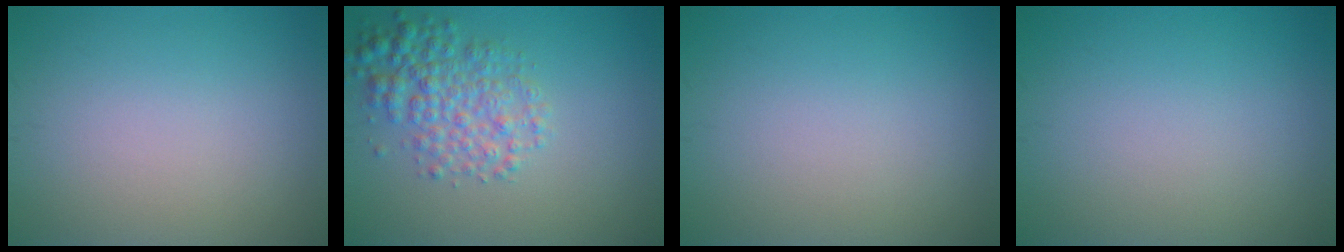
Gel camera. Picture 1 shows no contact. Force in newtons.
{"total": 4.2, "press": 4.2, "slide": 0.1}
{"total": 0.0}
{"total": 0.0}